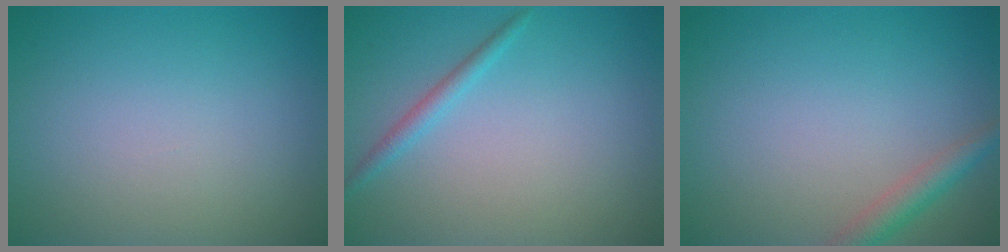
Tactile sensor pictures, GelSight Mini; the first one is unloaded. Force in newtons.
{"total": 1.4, "press": 1.4, "slide": 0.1}
{"total": 2.3, "press": 2.3, "slide": 0.1}